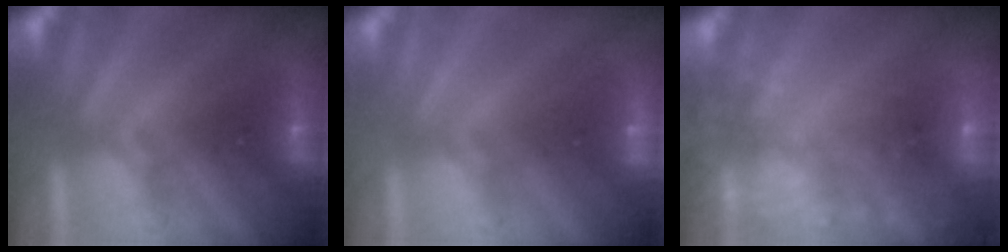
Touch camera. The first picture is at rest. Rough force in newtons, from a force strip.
{"total": 1.8}
{"total": 8.3}